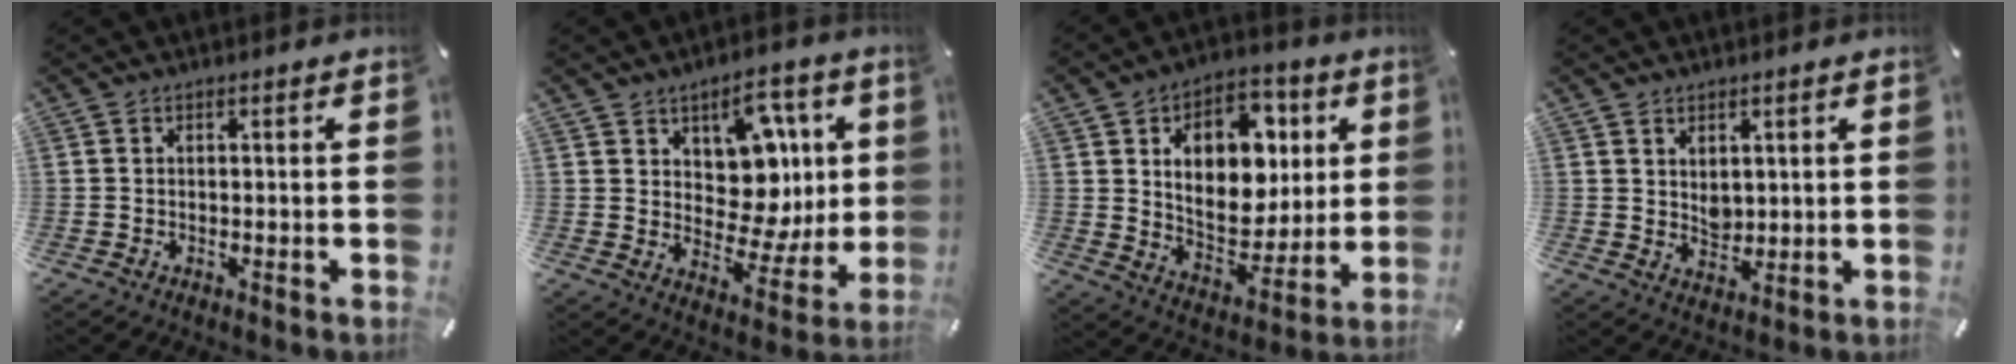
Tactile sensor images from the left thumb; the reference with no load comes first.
{"total": 12.7, "force": [4.5, 10.0, 6.5], "torque": [-0.074, -0.046, 0.086]}
{"total": 16.5, "force": [5.4, 11.8, 10.3], "torque": [-0.149, -0.019, 0.103]}
{"total": 3.7, "force": [2.0, 3.0, 0.9], "torque": [-0.008, -0.008, 0.035]}